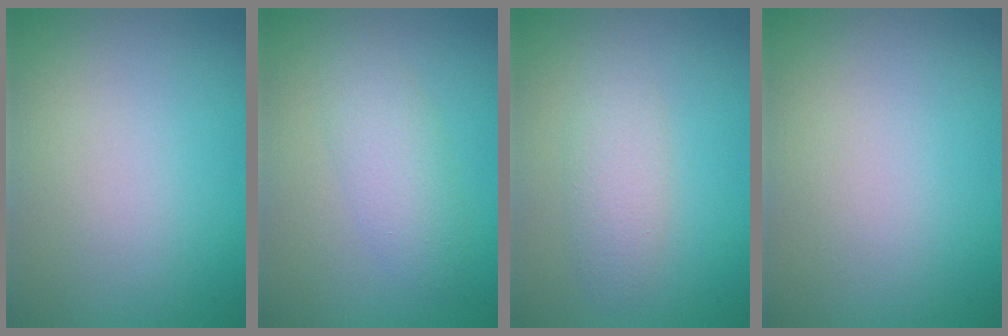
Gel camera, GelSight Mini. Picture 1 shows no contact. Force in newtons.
{"total": 3.0, "press": 3.0, "slide": 0.0}
{"total": 2.4, "press": 2.4, "slide": 0.1}
{"total": 0.0}